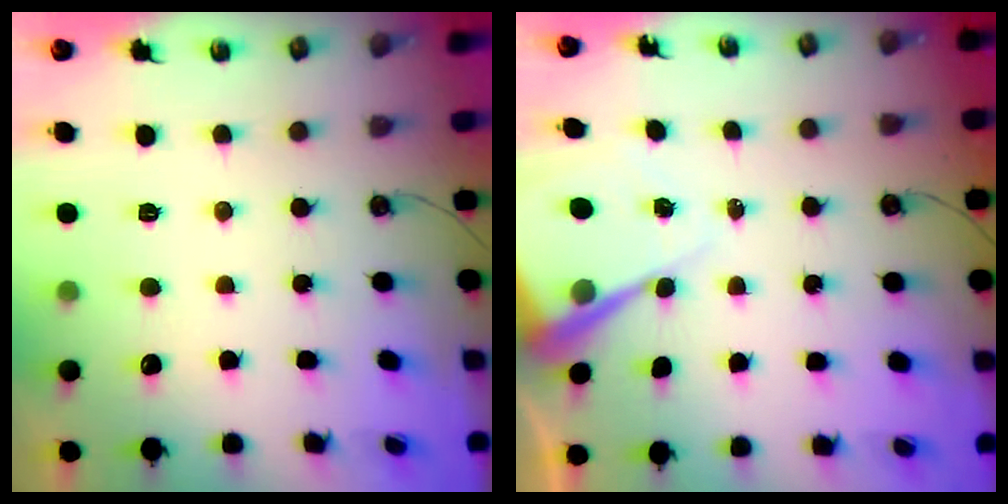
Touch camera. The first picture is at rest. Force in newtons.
{"total": 8.3, "press": 8.3, "slide": 0.7}